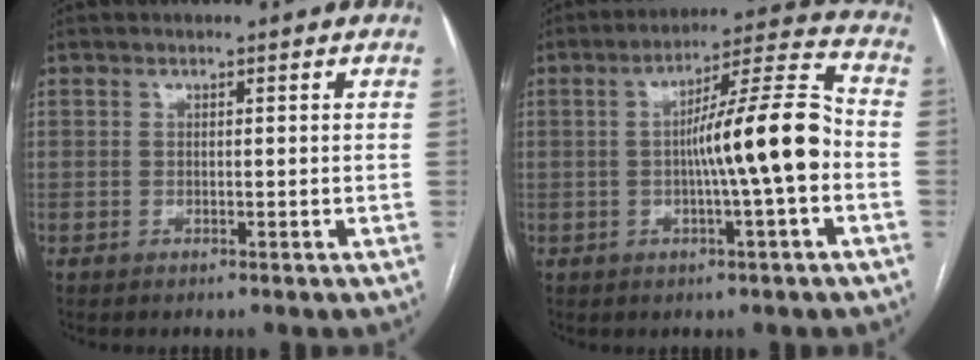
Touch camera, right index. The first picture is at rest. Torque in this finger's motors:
{"motor_torque": [1.03, -0.28, 0.66, 0.20]}